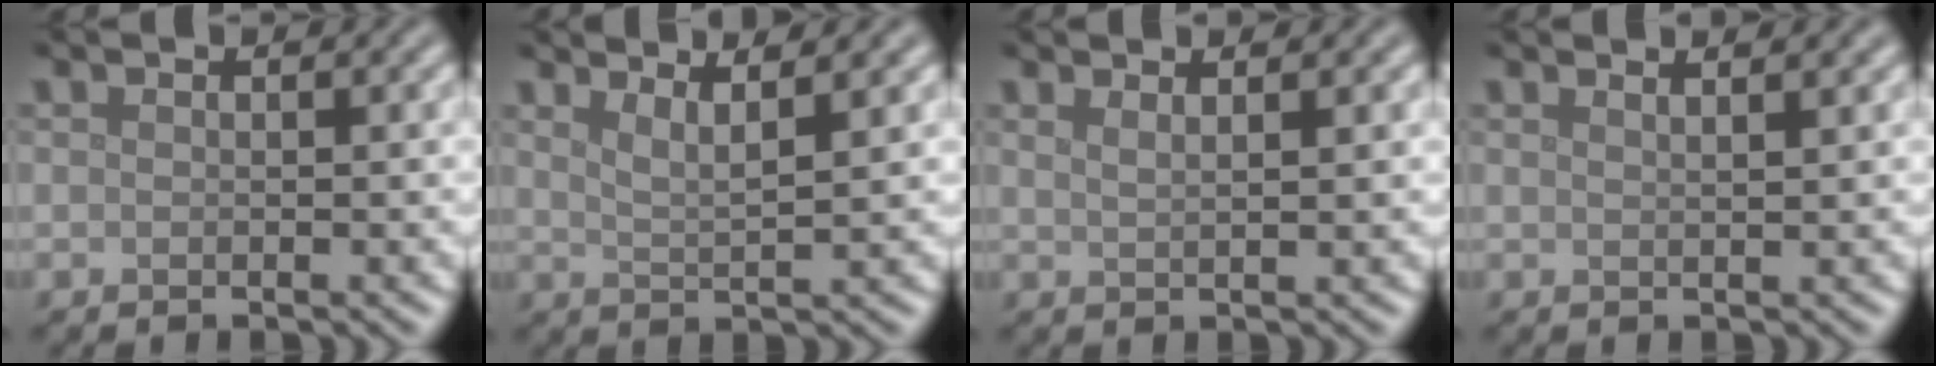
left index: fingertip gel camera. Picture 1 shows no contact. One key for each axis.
{"total": 2.9, "fx": 2.2, "fy": 0.6, "fz": 1.8, "tx": -0.019, "ty": 0.002, "tz": 0.033}
{"total": 2.0, "fx": 1.3, "fy": 0.8, "fz": 1.3, "tx": -0.004, "ty": 0.007, "tz": 0.004}
{"total": 3.0, "fx": 2.2, "fy": 1.2, "fz": 1.7, "tx": 0.008, "ty": 0.017, "tz": -0.003}